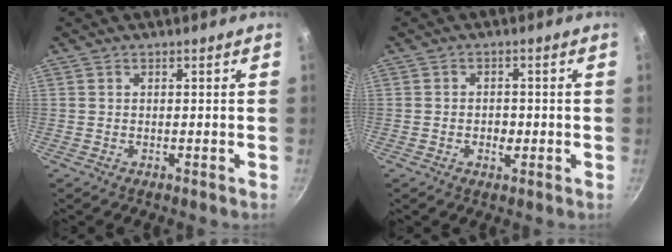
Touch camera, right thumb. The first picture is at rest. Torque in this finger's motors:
{"motor_torque": [-0.52, 0.15, -0.34, 0.11, 0.00]}